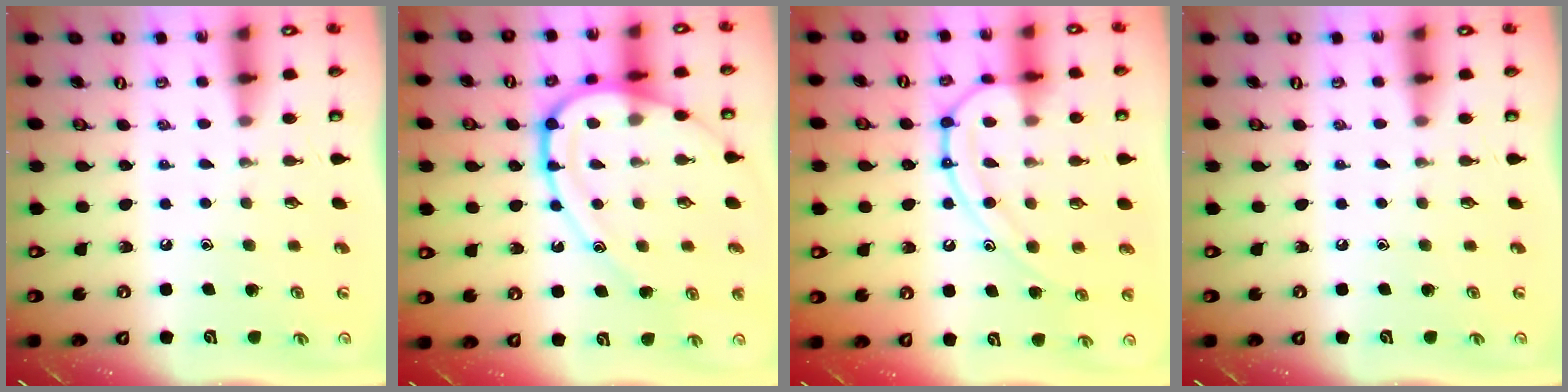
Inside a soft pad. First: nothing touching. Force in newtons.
{"total": 15.7, "press": 15.6, "slide": 1.6}
{"total": 12.7, "press": 12.7, "slide": 0.9}
{"total": 0.0}